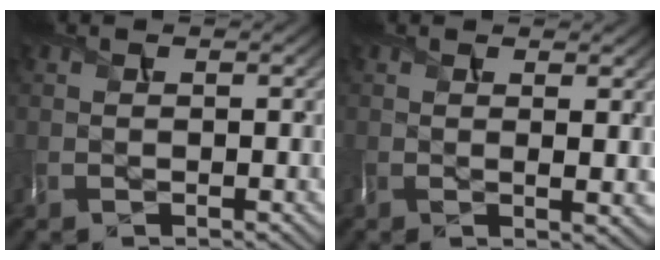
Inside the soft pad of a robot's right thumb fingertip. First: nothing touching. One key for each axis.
{"total": 3.1, "fx": 0.6, "fy": 0.7, "fz": 2.9, "tx": -0.048, "ty": -0.002, "tz": 0.011}